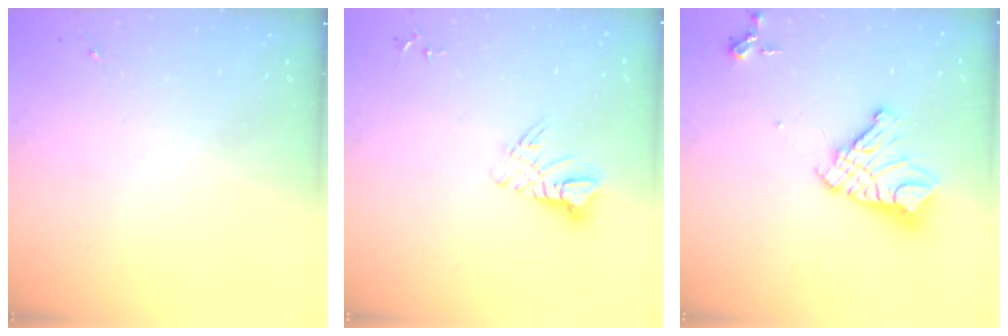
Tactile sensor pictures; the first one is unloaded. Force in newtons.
{"total": 7.5, "press": 7.5, "slide": 0.7}
{"total": 15.7, "press": 15.6, "slide": 1.8}